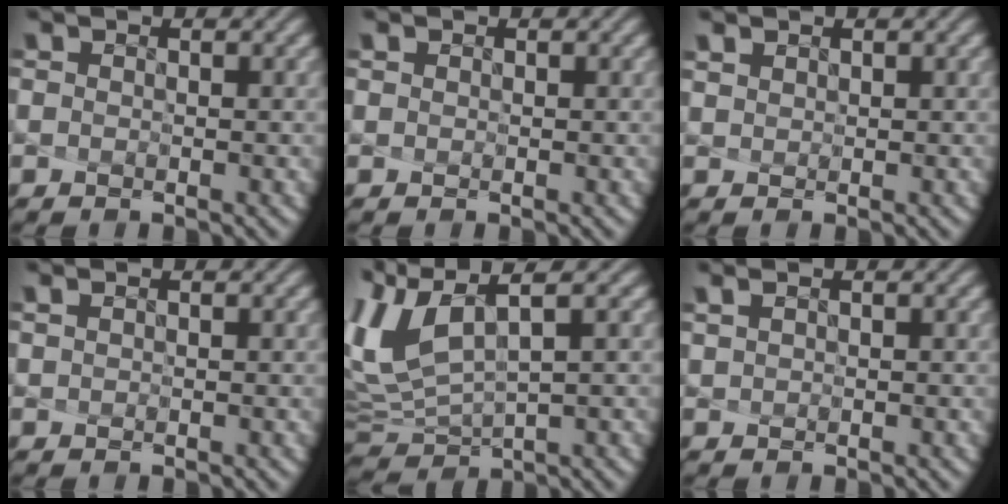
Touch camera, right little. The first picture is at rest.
{"total": 0.0}
{"total": 0.8, "force": [0.7, 0.2, 0.1], "torque": [-0.011, -0.002, 0.023]}
{"total": 0.0}
{"total": 6.7, "force": [2.7, 2.1, 5.7], "torque": [-0.144, 0.011, 0.066]}
{"total": 0.5, "force": [0.4, 0.0, 0.3], "torque": [-0.007, 0.005, 0.014]}